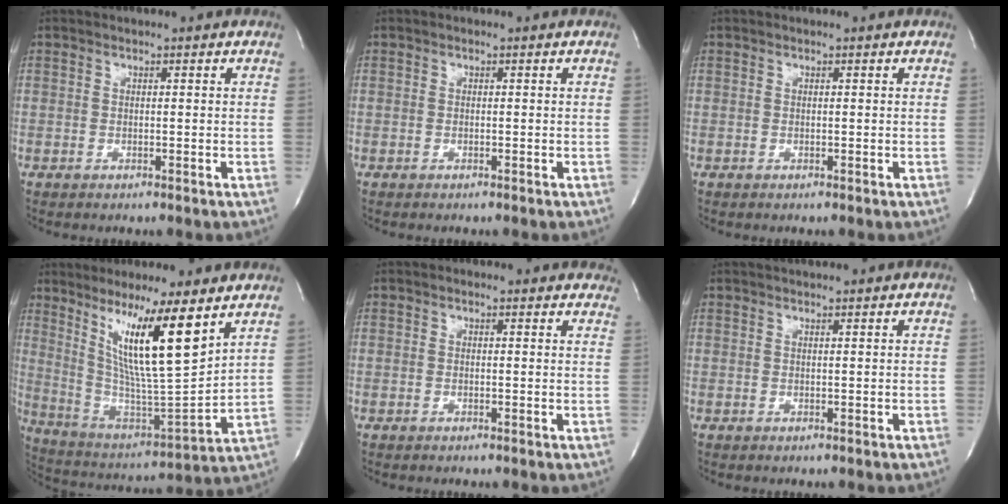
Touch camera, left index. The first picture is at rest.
{"total": 0.0}
{"total": 0.0}
{"total": 14.8, "force": [8.1, -0.2, 12.4], "torque": [-0.230, -0.024, 0.149]}
{"total": 6.6, "force": [6.1, 2.0, 1.4], "torque": [0.003, 0.000, 0.041]}
{"total": 2.2, "force": [2.0, -0.3, 0.9], "torque": [-0.014, 0.009, 0.030]}